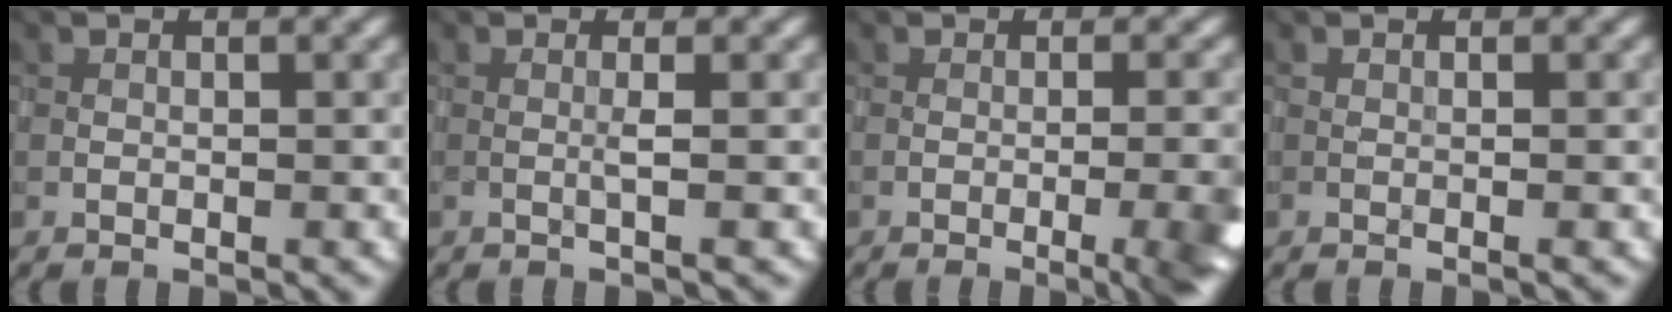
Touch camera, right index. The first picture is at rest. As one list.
[{"total": 1.1, "force": [-0.1, 0.0, 1.1], "torque": [-0.021, -0.003, -0.007]}, {"total": 8.0, "force": [-2.2, 3.3, 7.0], "torque": [-0.050, 0.000, -0.016]}, {"total": 0.0}]